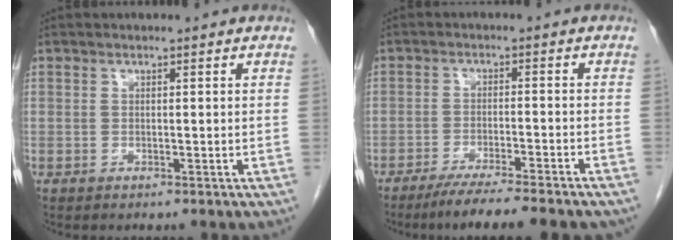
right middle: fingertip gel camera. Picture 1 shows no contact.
{"total": 10.9, "force": [-9.3, 0.0, 5.8], "torque": [-0.072, -0.025, -0.138]}